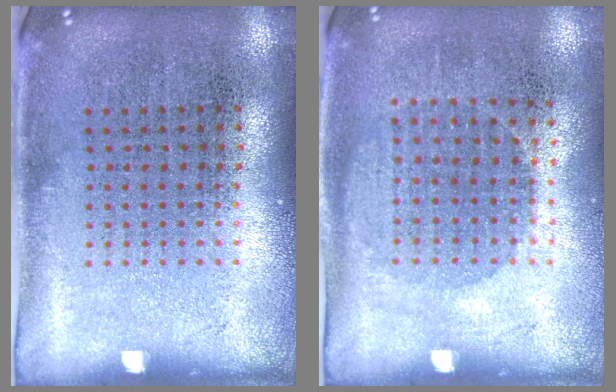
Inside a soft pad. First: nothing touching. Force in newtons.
{"total": 1.0, "press": 0.9, "slide": 0.4}